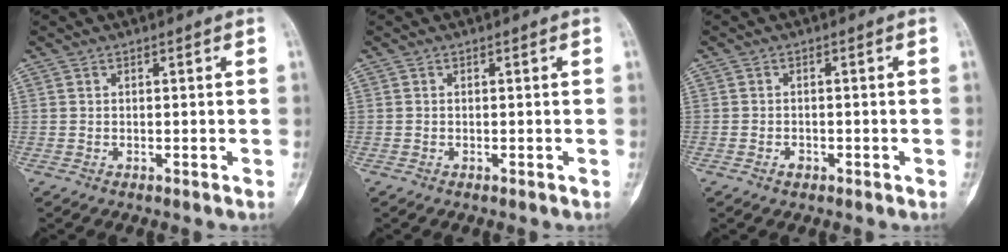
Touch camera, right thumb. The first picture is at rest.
{"total": 0.0}
{"total": 1.3, "force": [-0.7, 0.9, 0.7], "torque": [-0.011, 0.006, -0.011]}